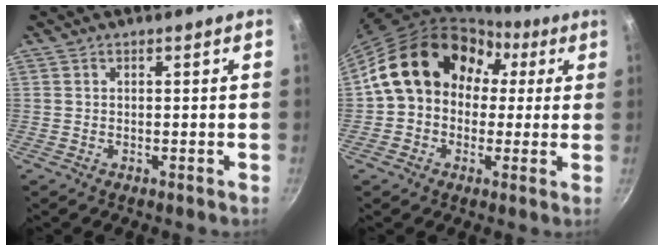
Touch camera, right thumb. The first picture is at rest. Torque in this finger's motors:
{"motor_torque": [0.90, 4.11, 1.38, -0.32, 0.66]}